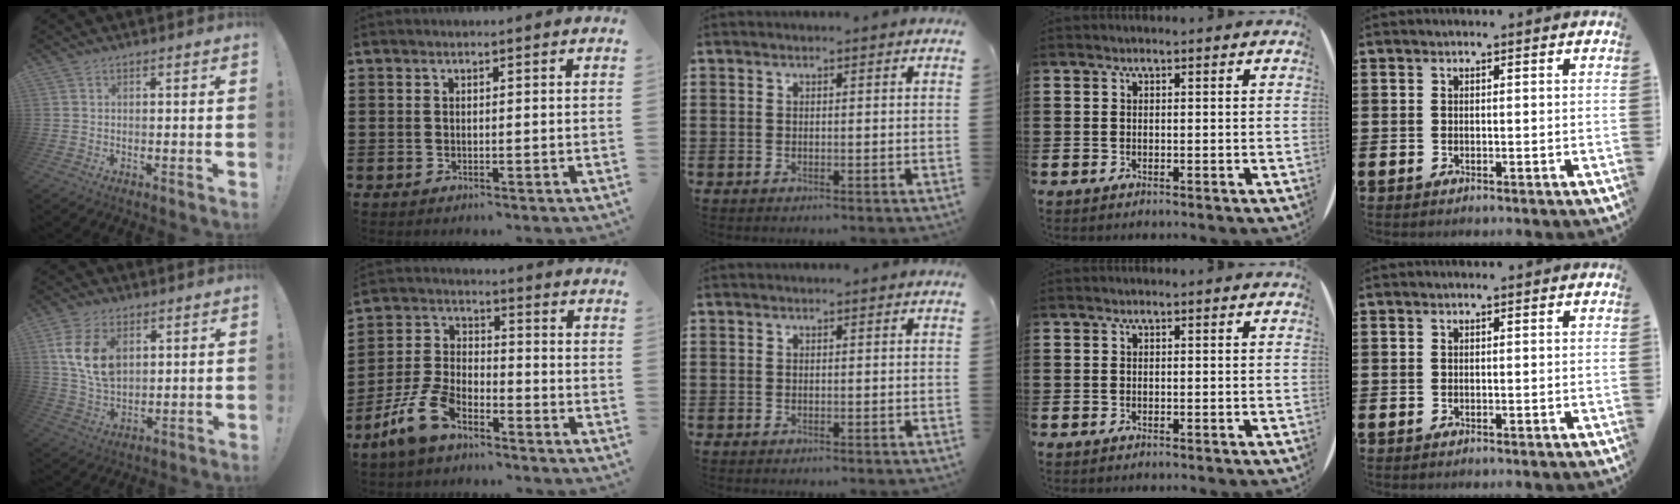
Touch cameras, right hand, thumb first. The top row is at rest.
{"thumb": {"total": 12.2, "force": [4.5, 7.9, 8.2], "torque": [-0.151, -0.004, 0.087]}, "index": {"total": 8.5, "force": [-5.7, 3.7, 5.1], "torque": [-0.139, 0.002, -0.116]}}